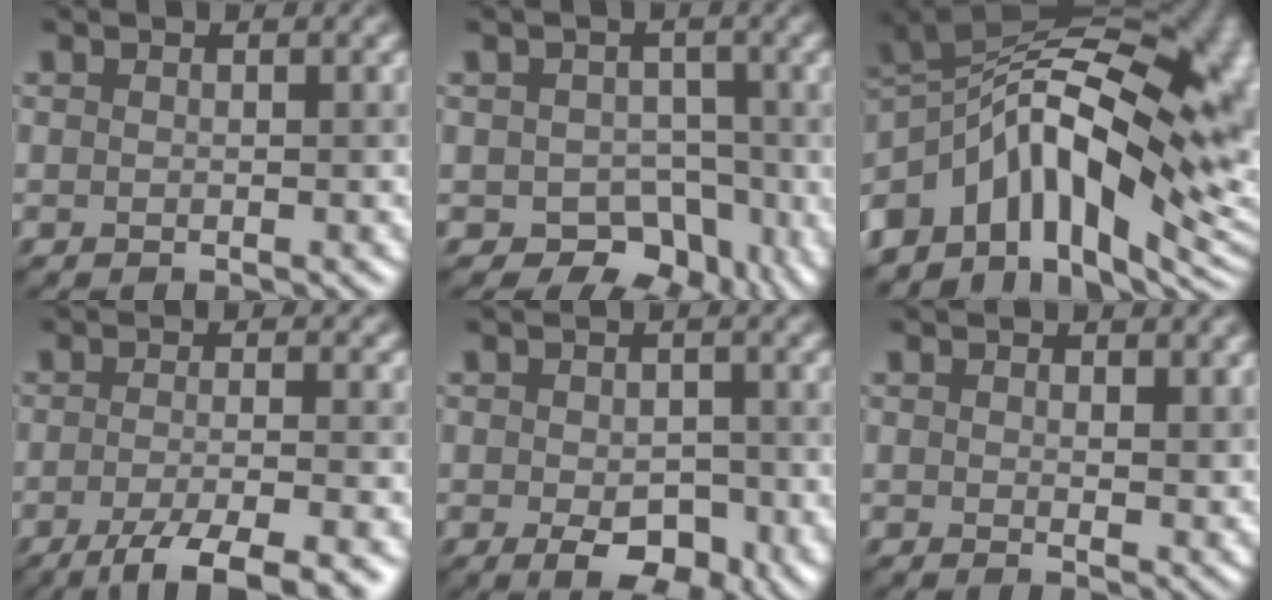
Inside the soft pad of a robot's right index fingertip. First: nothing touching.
{"total": 5.6, "force": [-1.4, 4.5, 3.0], "torque": [-0.020, -0.010, -0.021]}
{"total": 16.1, "force": [-2.3, 8.6, 13.4], "torque": [-0.221, 0.012, -0.034]}
{"total": 6.1, "force": [-3.8, 1.2, 4.6], "torque": [-0.068, -0.001, -0.068]}
{"total": 5.1, "force": [-1.5, 2.9, 3.9], "torque": [-0.059, -0.010, -0.021]}
{"total": 2.1, "force": [1.0, 0.8, 1.6], "torque": [-0.021, -0.008, 0.019]}